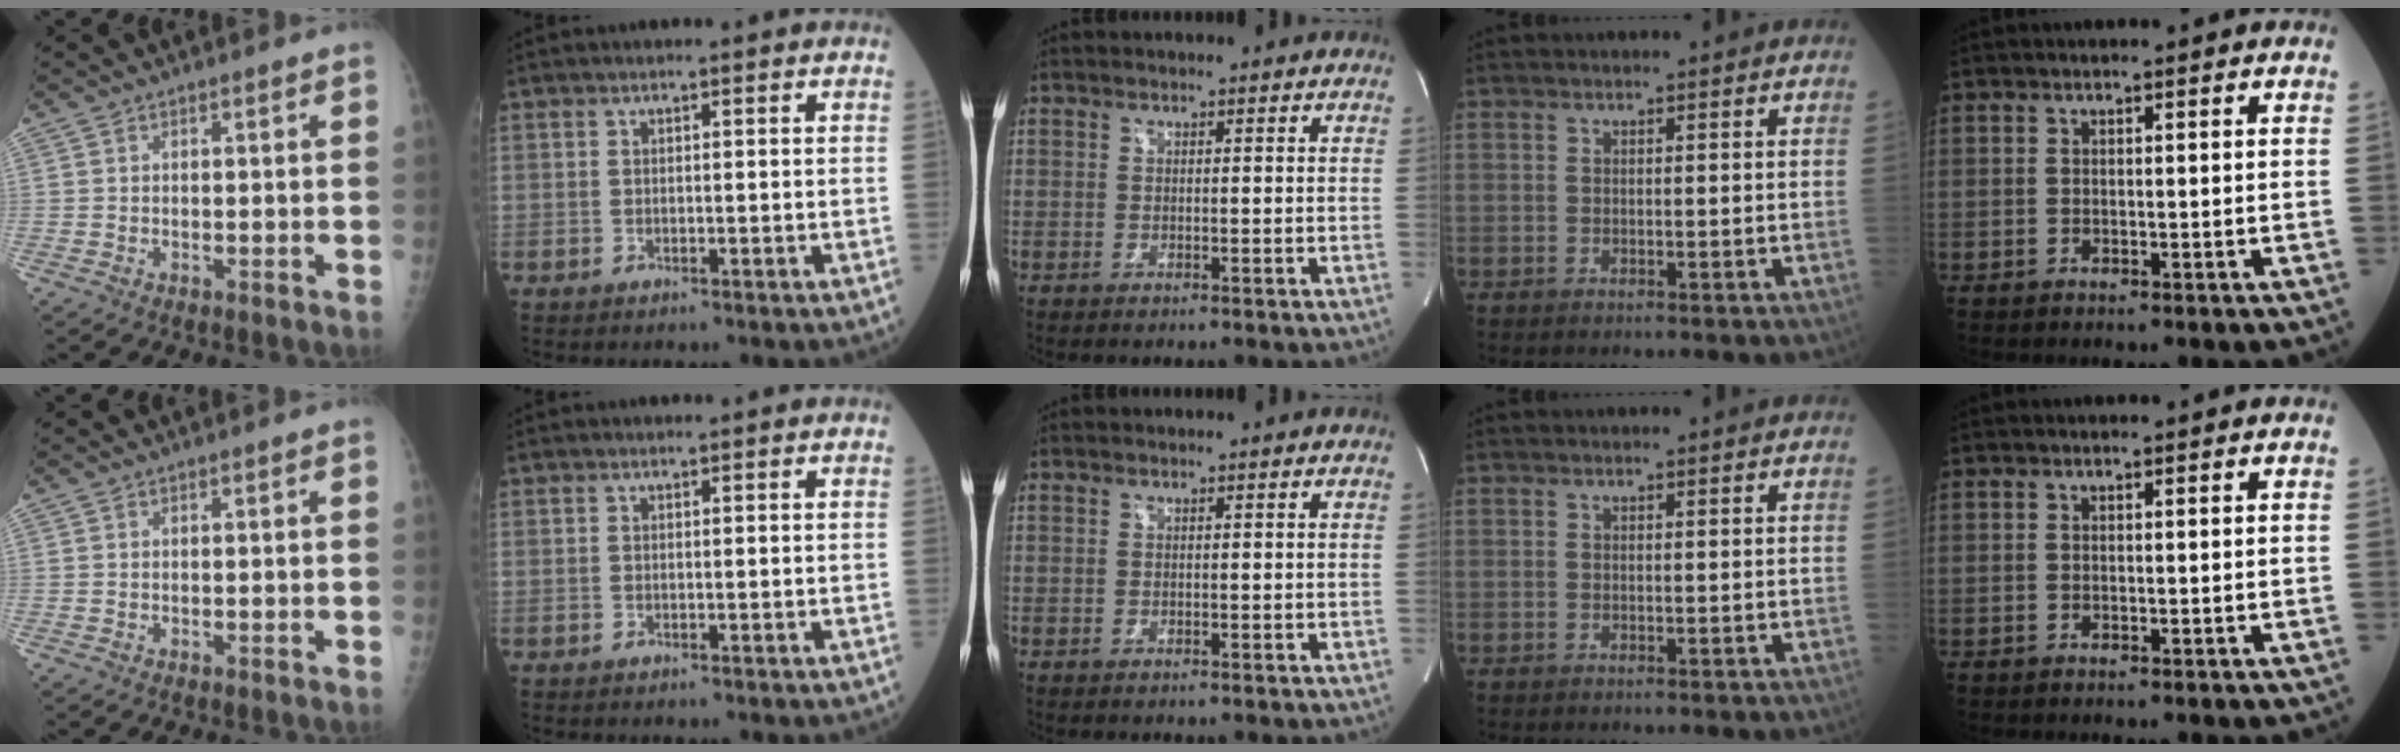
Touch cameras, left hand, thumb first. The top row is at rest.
{}